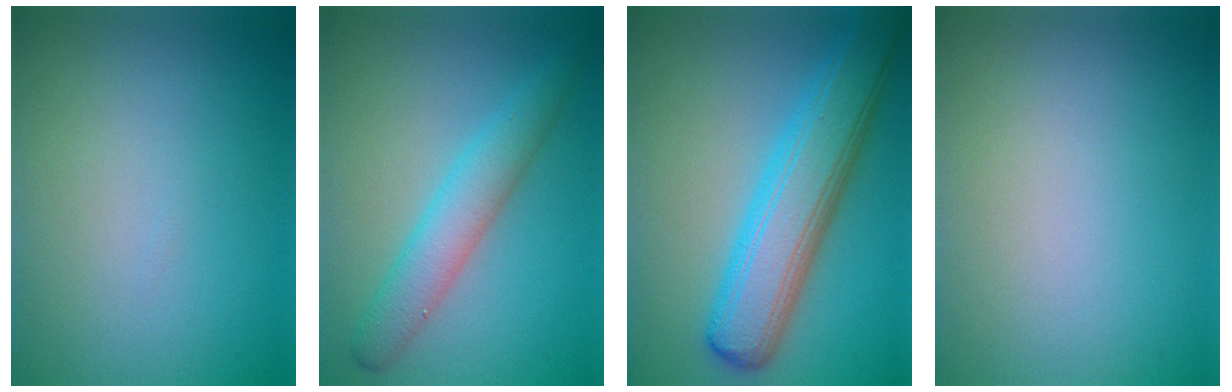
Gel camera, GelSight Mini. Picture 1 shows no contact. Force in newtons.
{"total": 4.1, "press": 4.1, "slide": 0.4}
{"total": 8.0, "press": 8.0, "slide": 0.2}
{"total": 0.0}